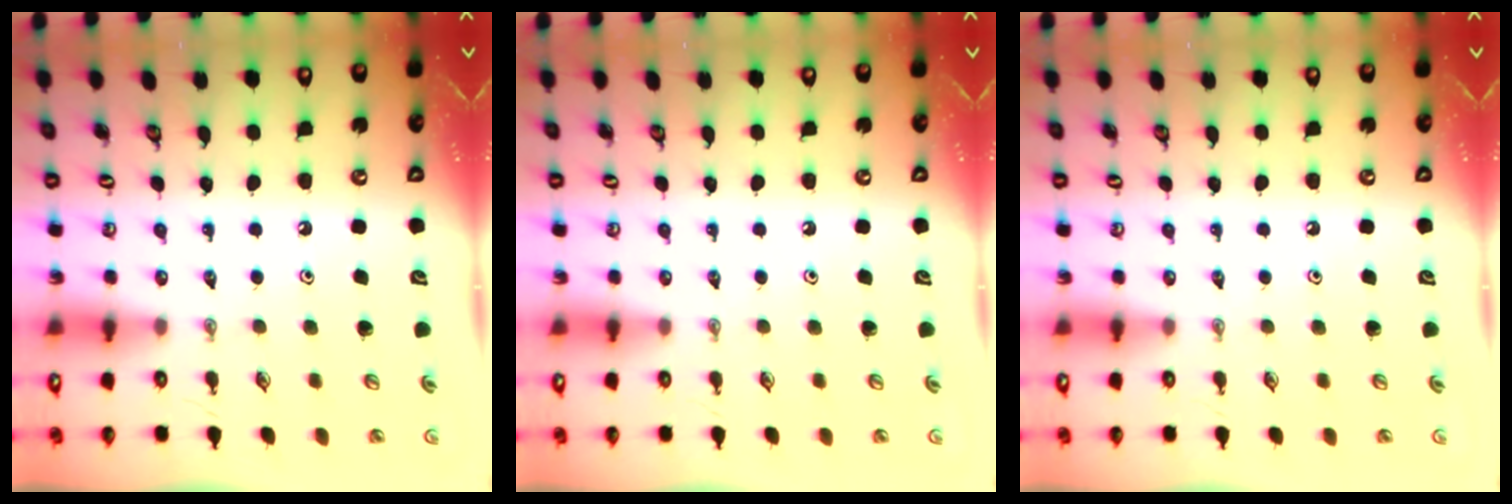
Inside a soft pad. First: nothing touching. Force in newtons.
{"total": 0.0}
{"total": 0.0}